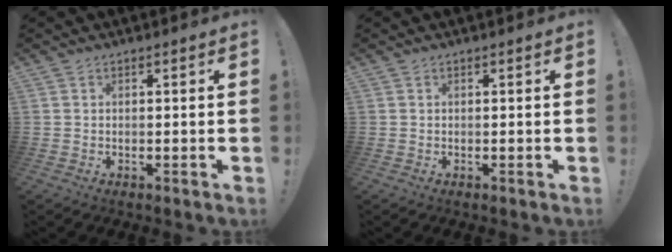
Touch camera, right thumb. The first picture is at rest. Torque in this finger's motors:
{"motor_torque": [0.10, -0.01, 0.28, 0.04, -0.08]}